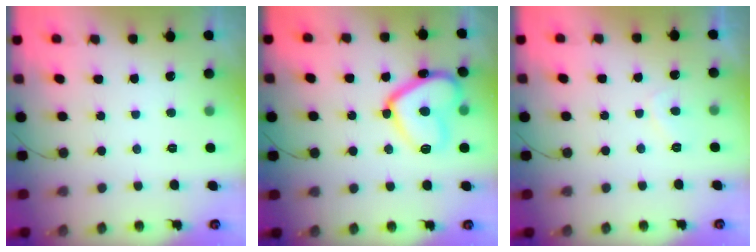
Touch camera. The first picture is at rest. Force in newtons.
{"total": 15.4, "press": 15.3, "slide": 1.4}
{"total": 1.8, "press": 1.7, "slide": 0.7}